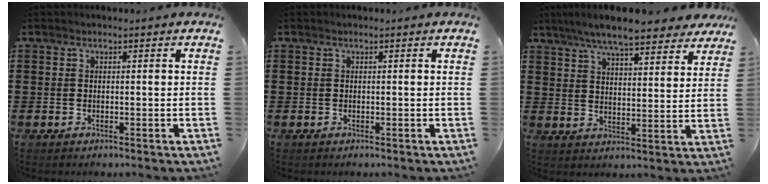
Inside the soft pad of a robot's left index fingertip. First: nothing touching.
{"total": 0.0}
{"total": 8.1, "force": [7.2, 0.7, 3.7], "torque": [-0.096, -0.022, 0.129]}